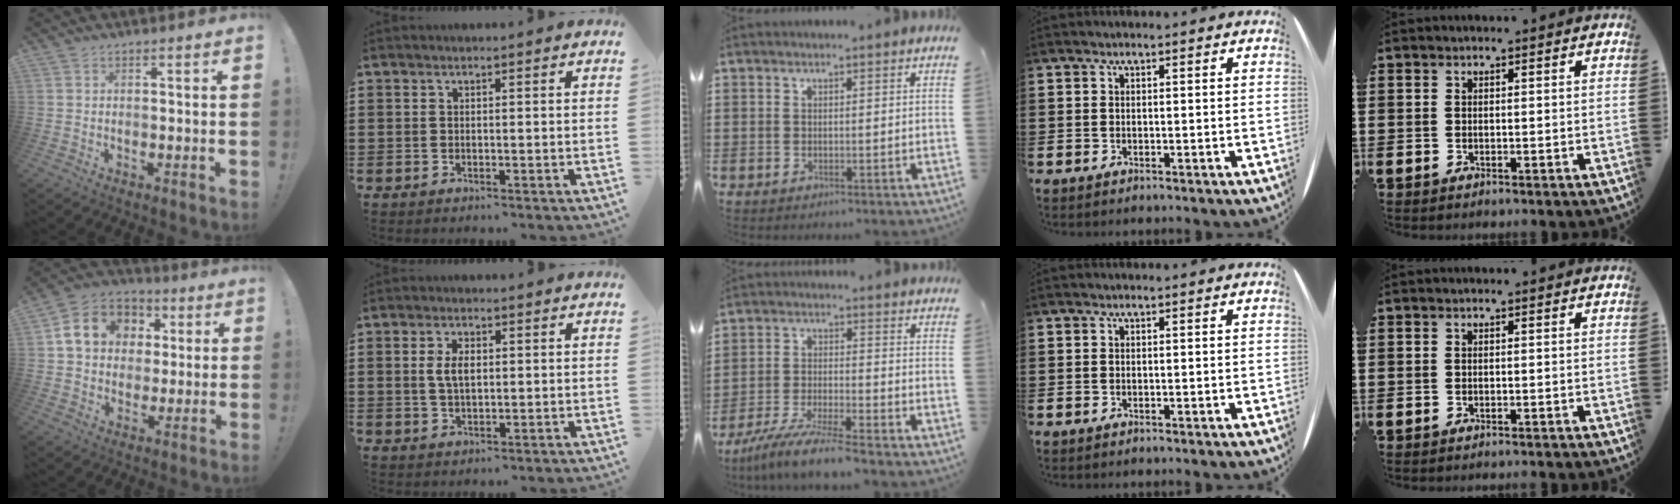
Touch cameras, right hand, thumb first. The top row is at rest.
{"thumb": {"total": 13.4, "force": [3.1, 11.3, 6.5], "torque": [-0.096, 0.006, 0.066]}, "index": {"total": 3.6, "force": [0.5, 1.8, 3.1], "torque": [-0.071, 0.006, 0.004]}, "middle": {"total": 7.2, "force": [-6.5, -0.3, 3.0], "torque": [-0.061, -0.009, -0.125]}}